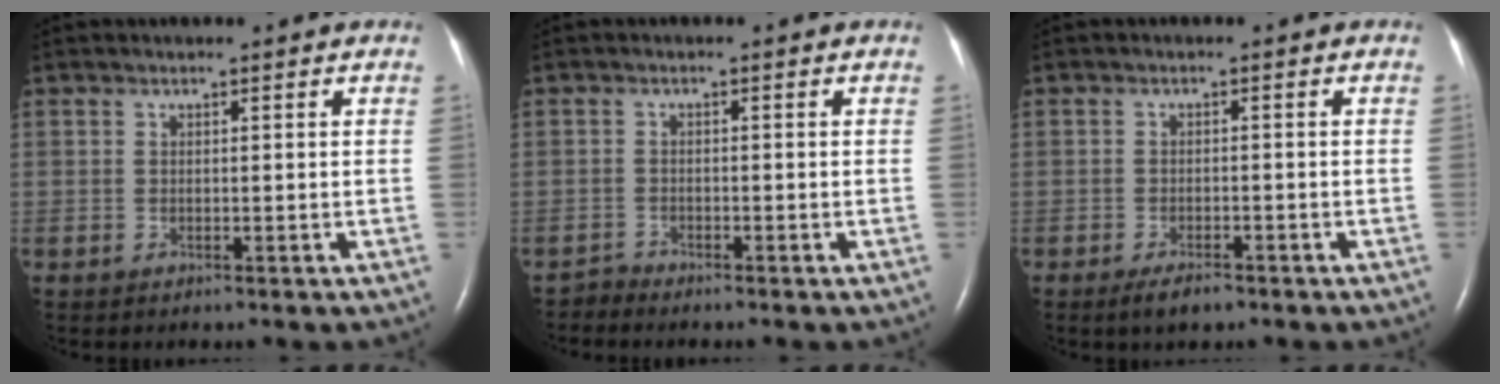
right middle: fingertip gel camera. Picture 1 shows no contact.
{"total": 1.3, "force": [-1.1, -0.1, -0.6], "torque": [0.015, -0.008, -0.021]}
{"total": 2.8, "force": [-2.1, 0.9, 1.7], "torque": [-0.039, -0.004, -0.032]}